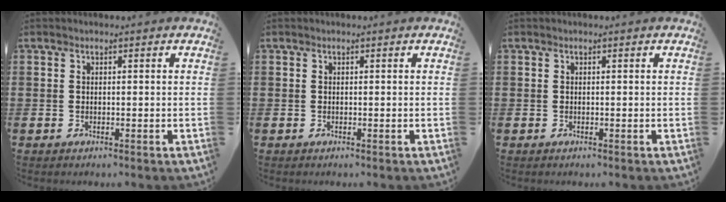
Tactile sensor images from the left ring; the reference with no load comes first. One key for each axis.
{"total": 0.0}
{"total": 0.0}